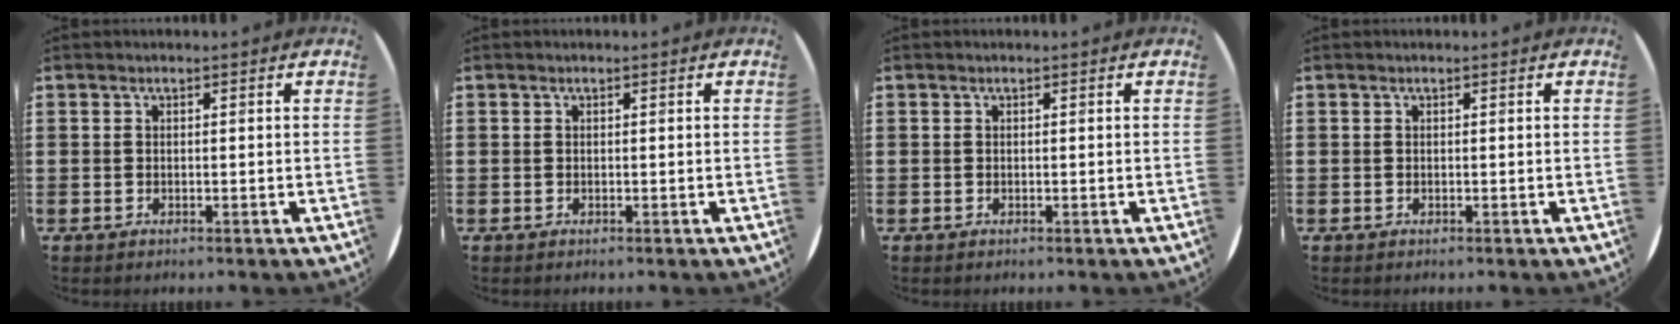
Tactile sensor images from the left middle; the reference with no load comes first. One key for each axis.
{"total": 0.0}
{"total": 0.0}
{"total": 0.0}